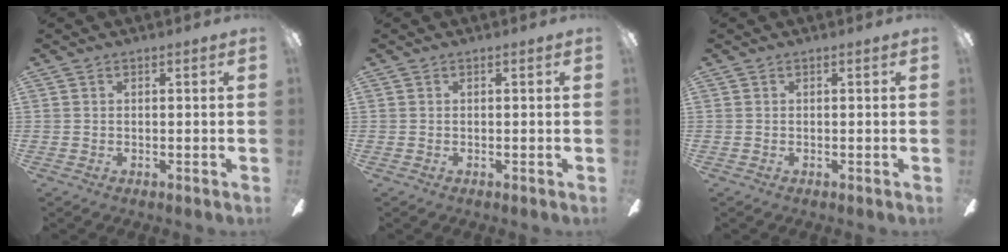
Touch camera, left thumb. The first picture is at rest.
{"total": 0.0}
{"total": 0.0}